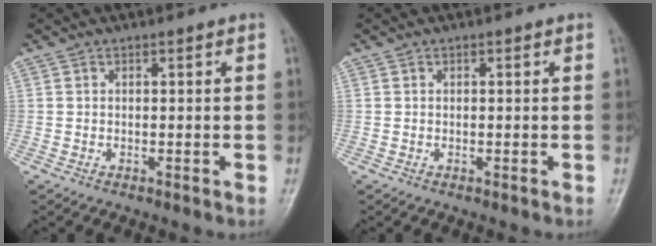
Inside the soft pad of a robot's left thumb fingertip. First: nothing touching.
{"total": 0.0}